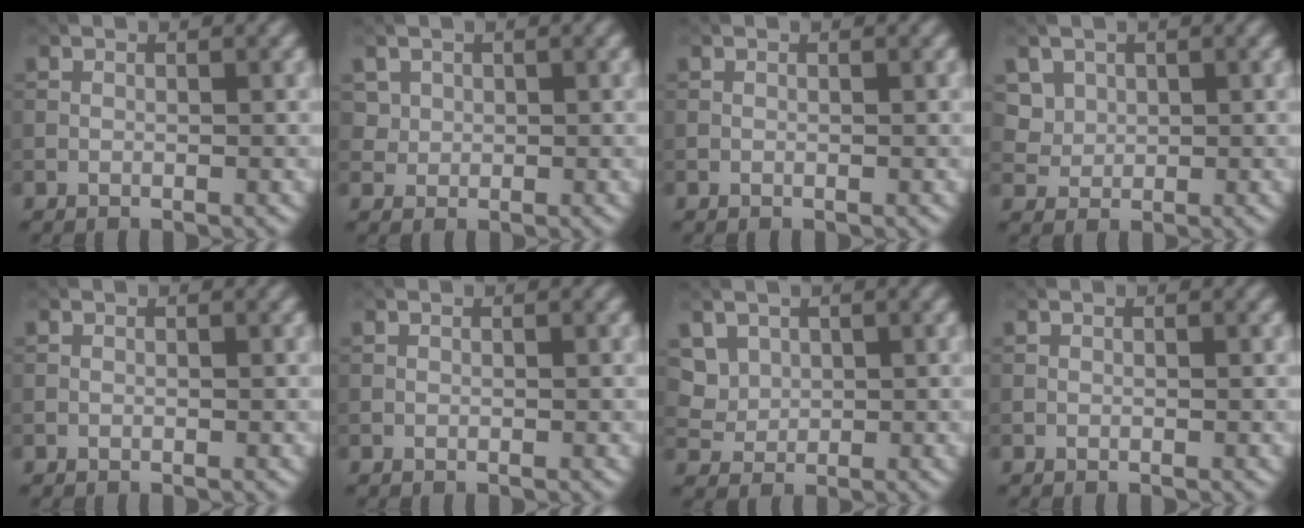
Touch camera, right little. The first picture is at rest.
{"total": 1.6, "force": [0.7, 1.3, 0.4], "torque": [-0.009, -0.010, 0.026]}
{"total": 0.0}
{"total": 2.7, "force": [1.4, 2.1, 1.0], "torque": [-0.032, -0.006, 0.047]}
{"total": 0.0}
{"total": 0.0}
{"total": 3.1, "force": [1.6, 2.3, 1.2], "torque": [-0.039, -0.003, 0.050]}
{"total": 0.0}